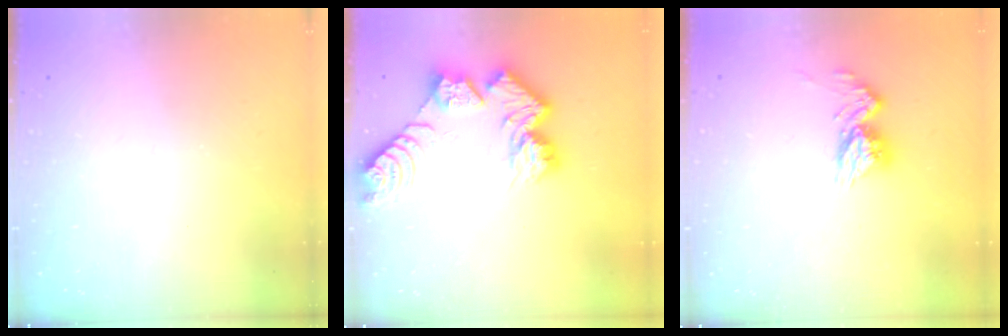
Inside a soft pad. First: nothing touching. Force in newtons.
{"total": 12.7, "press": 12.6, "slide": 1.0}
{"total": 10.7, "press": 10.7, "slide": 1.0}